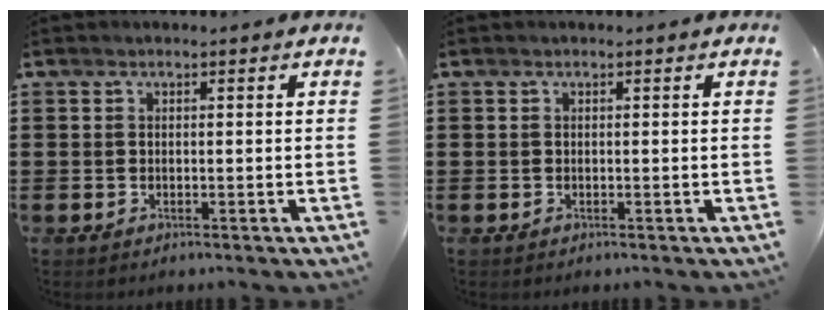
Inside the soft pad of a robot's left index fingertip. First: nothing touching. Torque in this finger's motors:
{"motor_torque": [0.02, 0.00, -0.01, 0.01]}